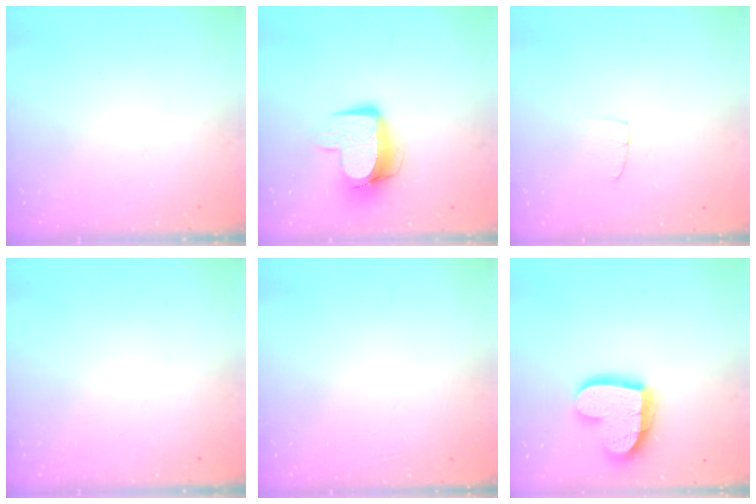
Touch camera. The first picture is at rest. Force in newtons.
{"total": 10.7, "press": 10.7, "slide": 1.0}
{"total": 4.2, "press": 4.2, "slide": 0.3}
{"total": 0.0}
{"total": 0.0}
{"total": 17.2, "press": 17.1, "slide": 1.5}